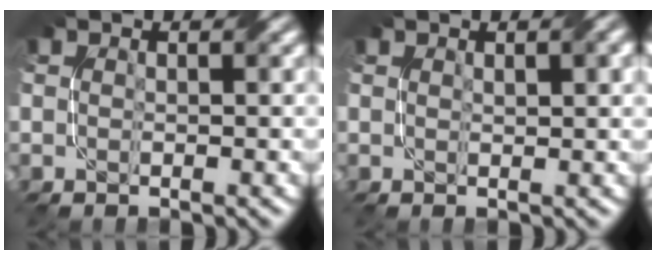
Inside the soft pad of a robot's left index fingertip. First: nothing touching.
{"total": 2.0, "force": [0.9, 0.5, 1.7], "torque": [-0.022, 0.002, 0.018]}